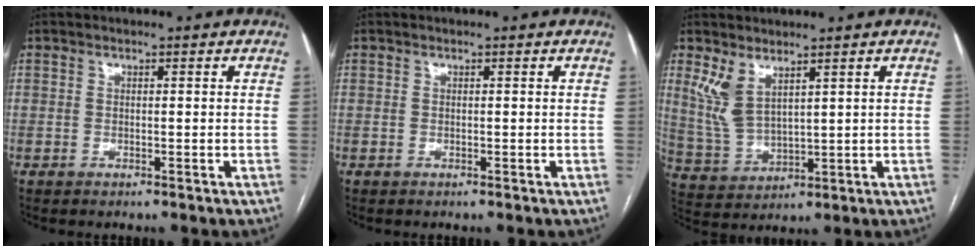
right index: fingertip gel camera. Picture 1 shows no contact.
{"total": 0.0}
{"total": 6.2, "force": [3.8, 2.6, 4.3], "torque": [-0.103, -0.002, 0.091]}